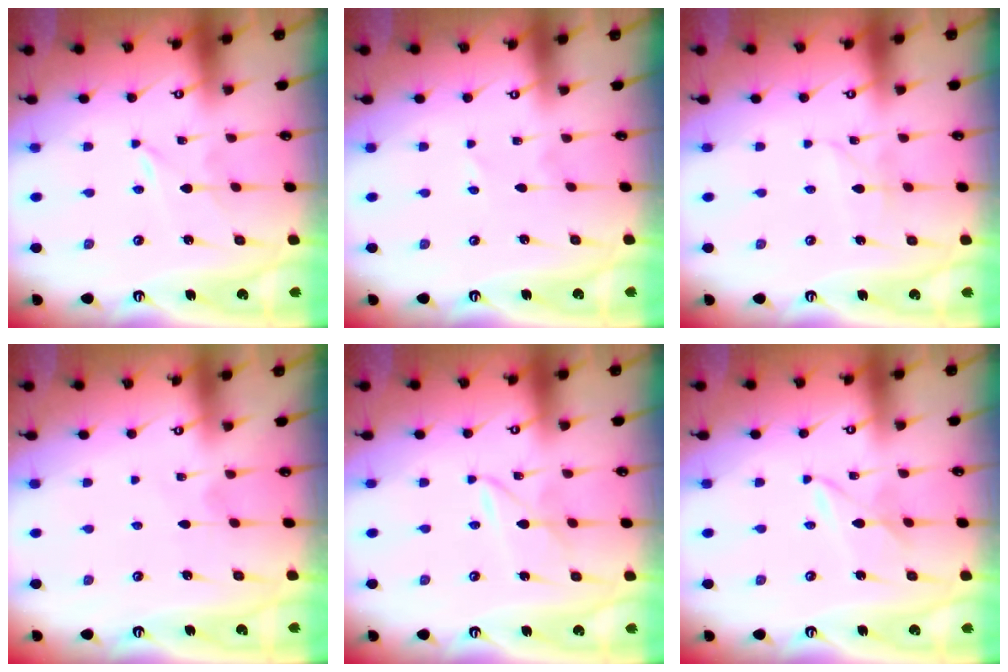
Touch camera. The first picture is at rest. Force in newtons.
{"total": 2.5, "press": 2.5, "slide": 0.2}
{"total": 2.6, "press": 2.5, "slide": 0.3}
{"total": 2.6, "press": 2.6, "slide": 0.3}
{"total": 2.9, "press": 2.9, "slide": 0.2}
{"total": 2.9, "press": 2.9, "slide": 0.3}